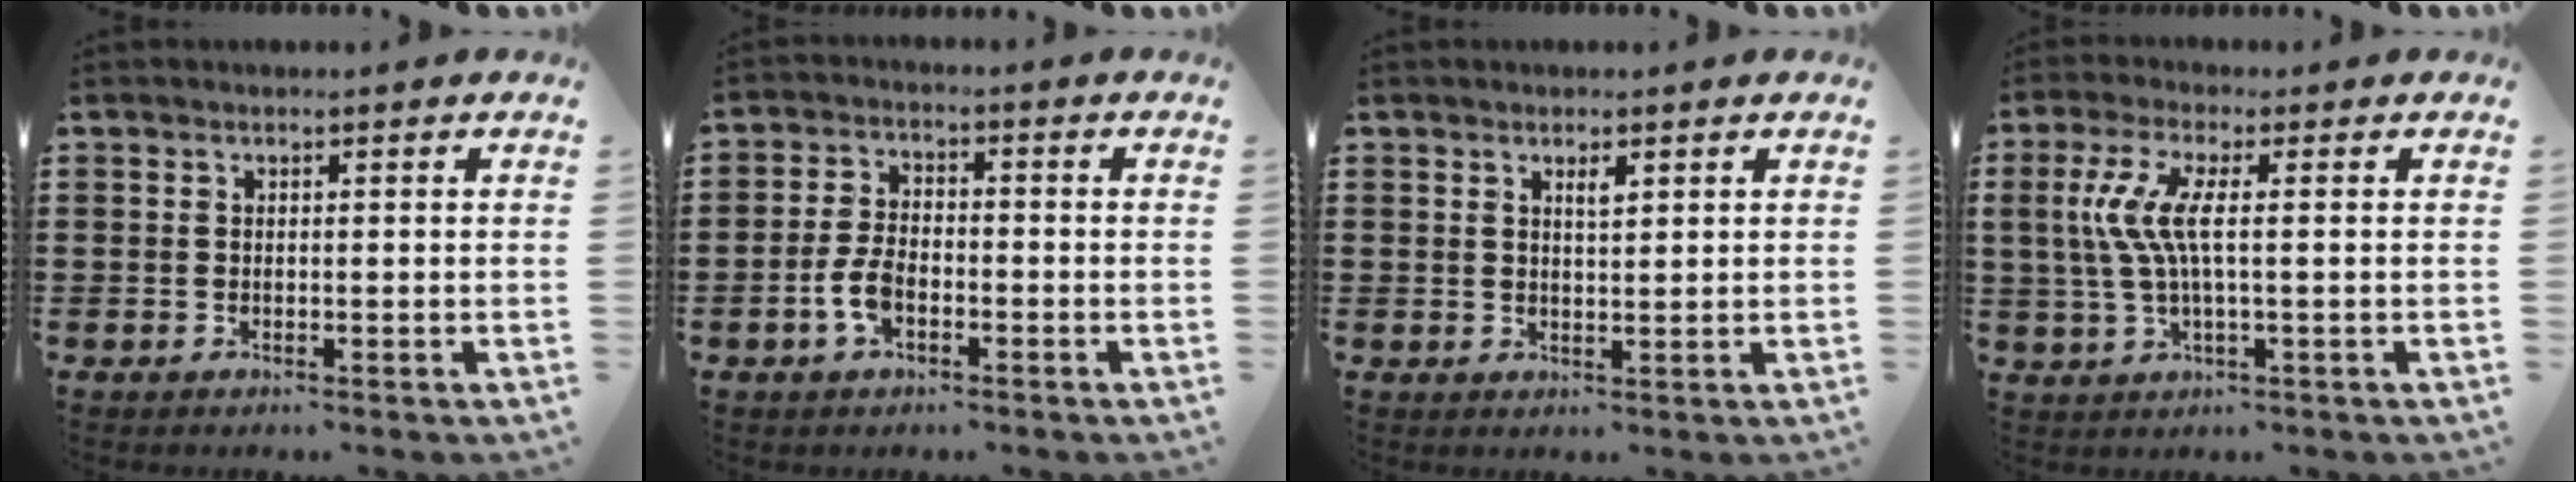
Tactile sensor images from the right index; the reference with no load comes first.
{"total": 4.9, "force": [-1.7, 2.6, 3.8], "torque": [-0.092, -0.003, -0.037]}
{"total": 1.6, "force": [1.0, 0.5, 1.2], "torque": [-0.016, -0.001, 0.016]}
{"total": 6.9, "force": [0.4, 1.3, 6.8], "torque": [-0.162, -0.014, -0.007]}